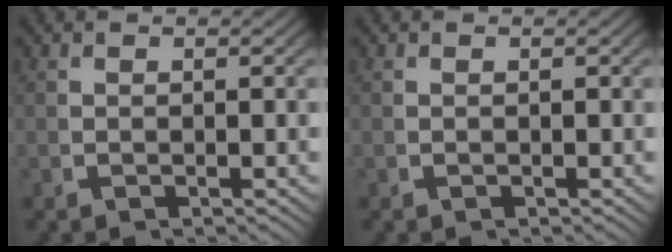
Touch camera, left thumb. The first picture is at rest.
{"total": 0.0}